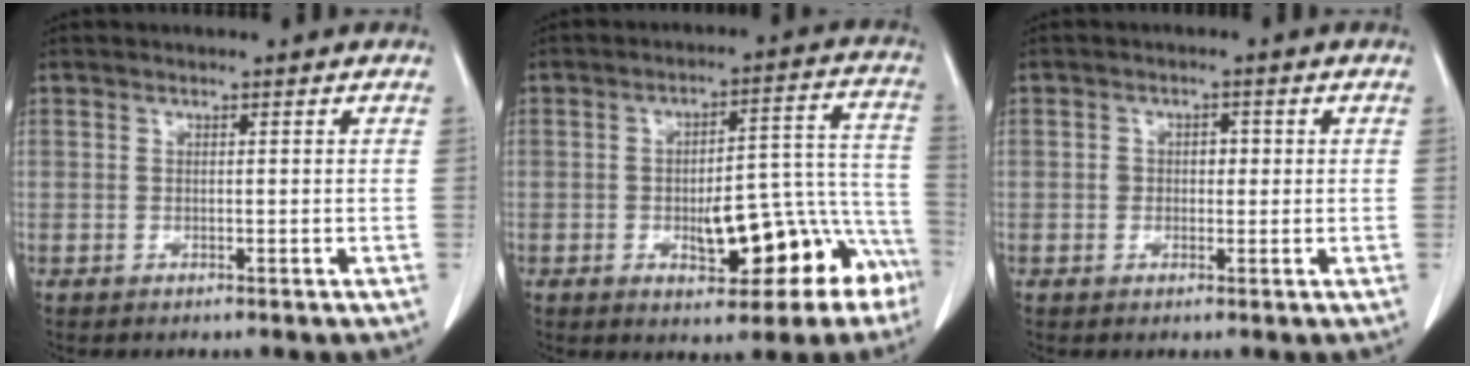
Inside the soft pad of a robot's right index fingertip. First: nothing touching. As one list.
[{"total": 14.7, "force": [-6.5, 5.5, 12.0], "torque": [-0.104, 0.049, -0.073]}, {"total": 2.4, "force": [0.2, 1.8, 1.6], "torque": [-0.021, 0.010, 0.003]}]